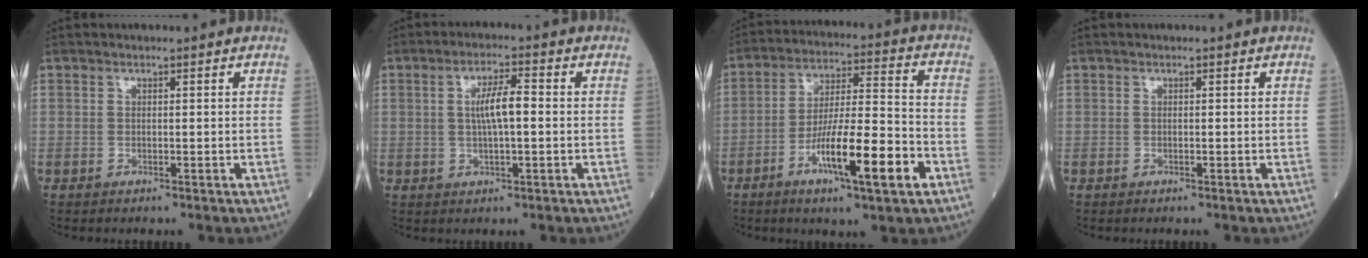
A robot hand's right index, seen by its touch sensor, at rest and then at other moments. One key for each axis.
{"total": 5.2, "fx": 0.3, "fy": 0.9, "fz": 5.1, "tx": -0.094, "ty": 0.010, "tz": 0.005}
{"total": 13.9, "fx": -5.9, "fy": 1.3, "fz": 12.5, "tx": -0.218, "ty": -0.006, "tz": -0.100}
{"total": 0.0}